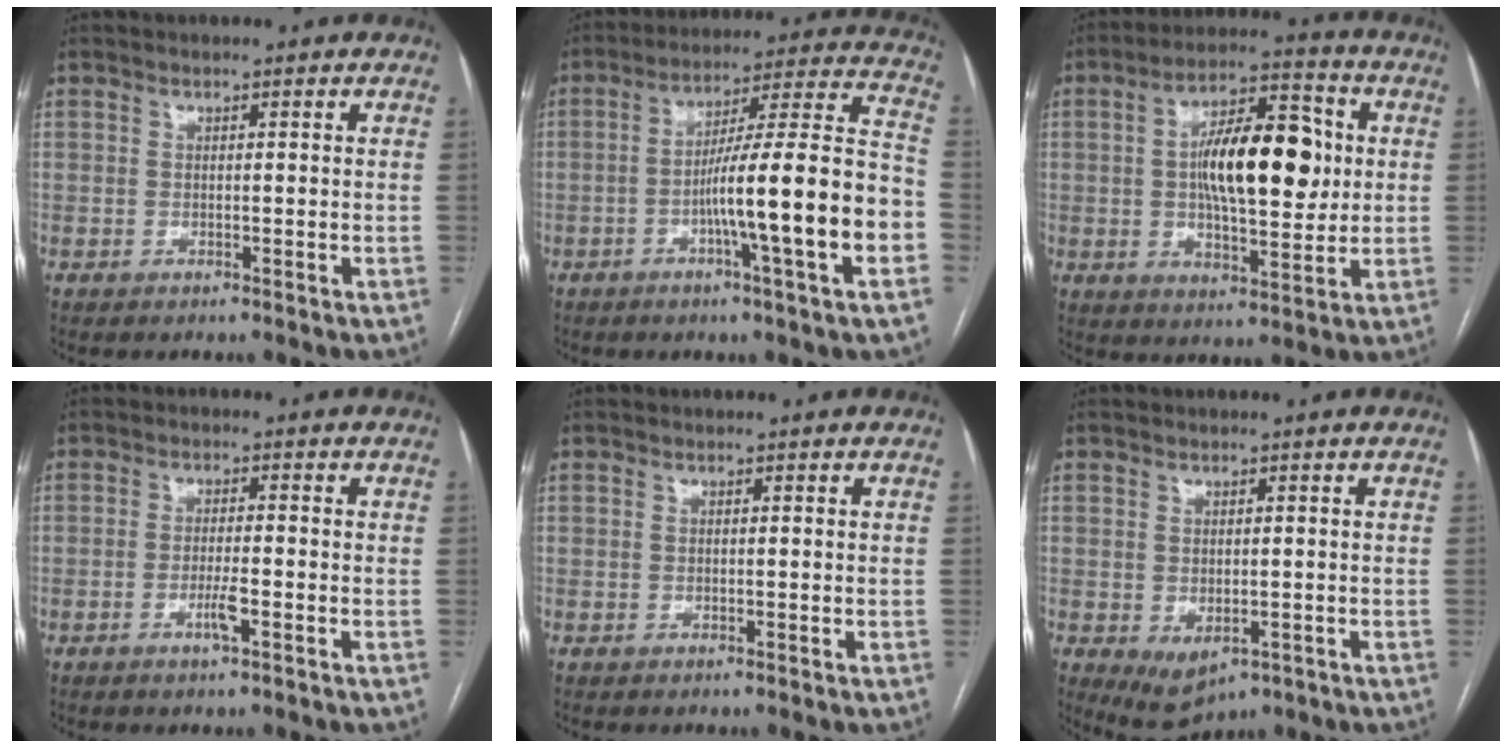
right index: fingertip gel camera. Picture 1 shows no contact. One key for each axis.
{"total": 18.4, "fx": -5.1, "fy": -0.1, "fz": 17.6, "tx": -0.251, "ty": 0.014, "tz": -0.081}
{"total": 15.5, "fx": 1.7, "fy": 5.3, "fz": 14.5, "tx": -0.238, "ty": 0.022, "tz": 0.028}
{"total": 2.9, "fx": -1.3, "fy": 0.2, "fz": 2.6, "tx": -0.051, "ty": -0.002, "tz": -0.025}
{"total": 0.0}
{"total": 5.0, "fx": -1.7, "fy": 3.0, "fz": 3.6, "tx": -0.058, "ty": -0.012, "tz": -0.008}